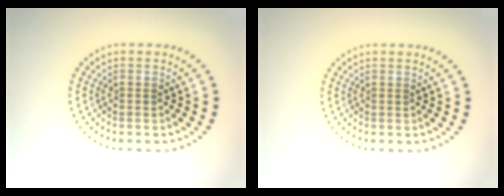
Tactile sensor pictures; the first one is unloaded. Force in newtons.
{"total": 0.0}